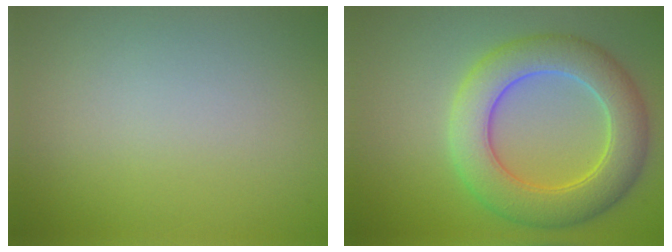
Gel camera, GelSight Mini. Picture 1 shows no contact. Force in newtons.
{"total": 6.9, "press": 6.9, "slide": 0.5}